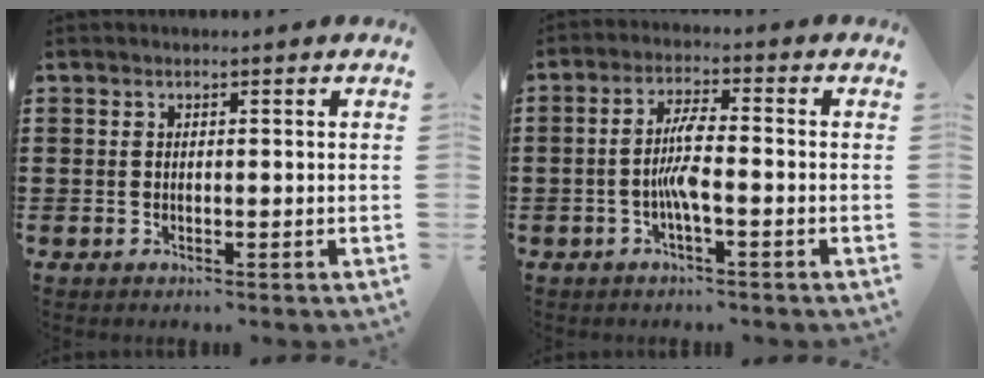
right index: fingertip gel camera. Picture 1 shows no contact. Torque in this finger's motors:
{"motor_torque": [1.25, -0.70, 0.62, 0.19]}